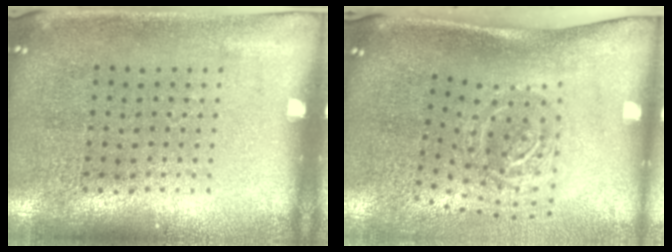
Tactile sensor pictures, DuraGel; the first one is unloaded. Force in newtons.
{"total": 2.1, "press": 1.3, "slide": 1.6}